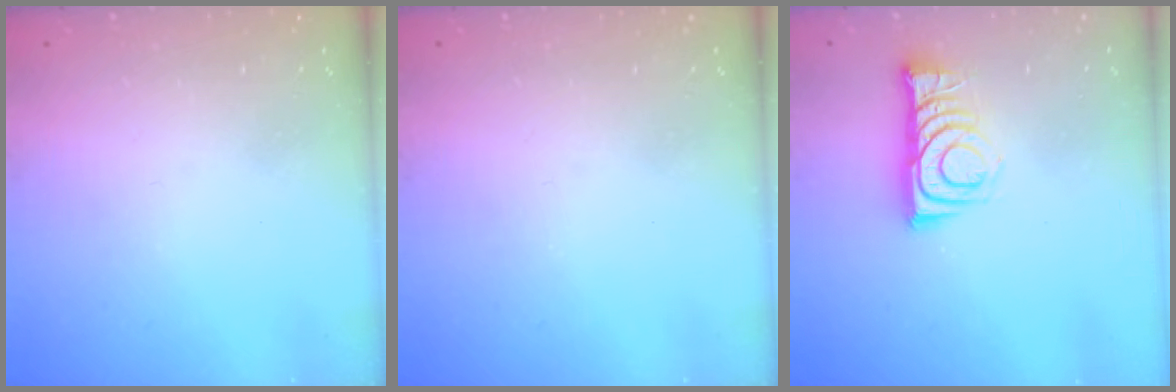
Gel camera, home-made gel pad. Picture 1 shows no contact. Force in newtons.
{"total": 0.0}
{"total": 8.9, "press": 8.8, "slide": 0.9}